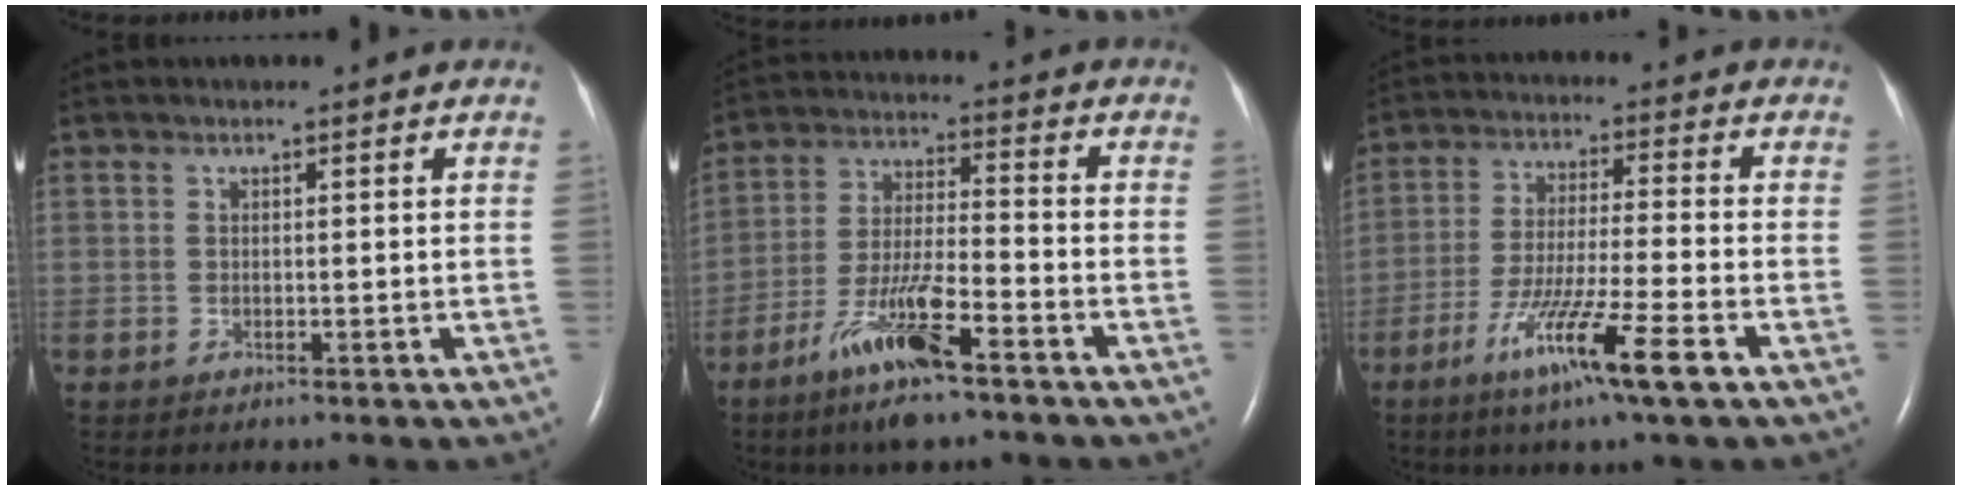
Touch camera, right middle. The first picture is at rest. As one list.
[{"total": 11.4, "force": [-7.1, 1.2, 8.9], "torque": [-0.177, -0.022, -0.132]}, {"total": 11.2, "force": [-6.0, -0.6, 9.5], "torque": [-0.179, -0.029, -0.111]}]